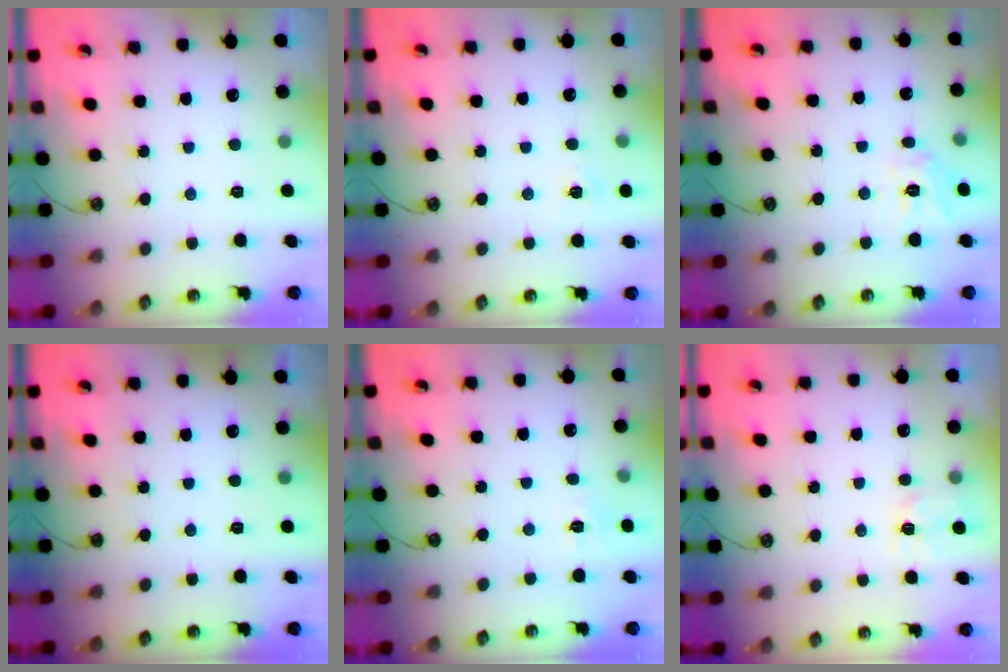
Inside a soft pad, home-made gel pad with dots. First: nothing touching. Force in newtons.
{"total": 3.8, "press": 3.8, "slide": 0.5}
{"total": 9.8, "press": 9.7, "slide": 0.9}
{"total": 0.0}
{"total": 2.7, "press": 2.7, "slide": 0.5}
{"total": 3.4, "press": 3.4, "slide": 0.4}